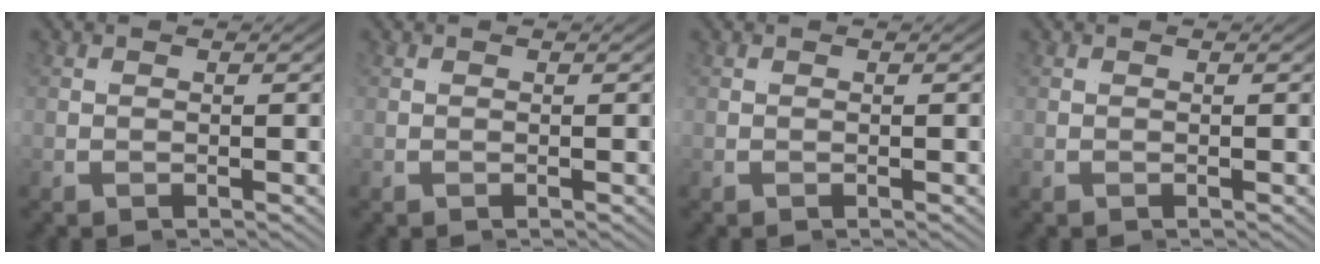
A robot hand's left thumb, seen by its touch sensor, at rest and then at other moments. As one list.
[{"total": 0.0}, {"total": 0.0}, {"total": 0.0}]